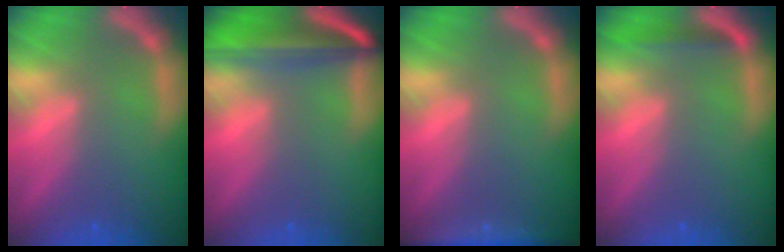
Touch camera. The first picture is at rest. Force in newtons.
{"total": 9.6}
{"total": 4.5}
{"total": 1.9}